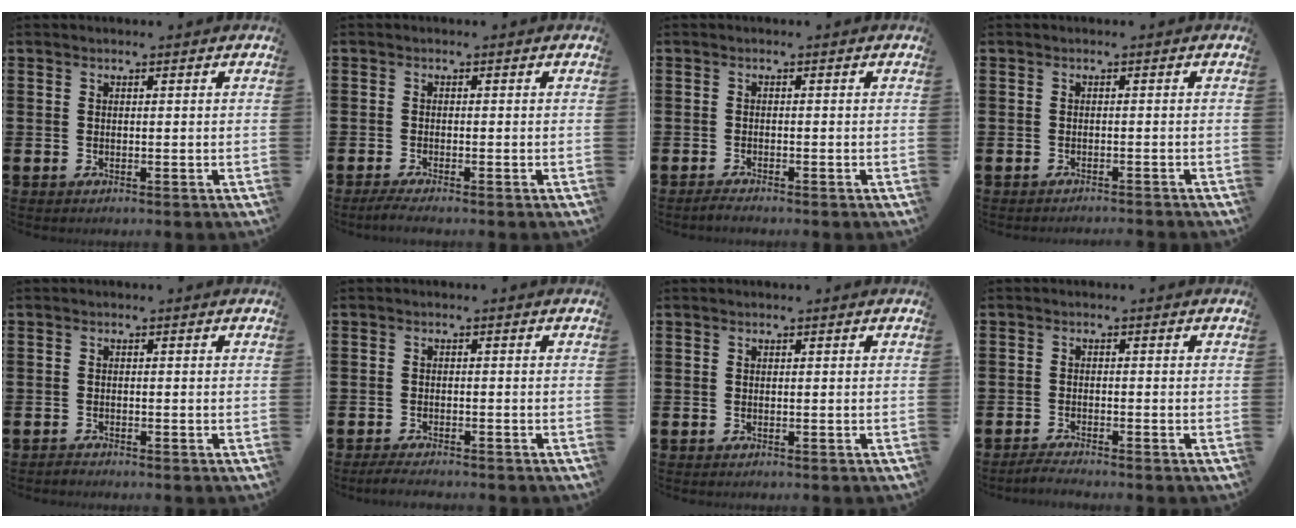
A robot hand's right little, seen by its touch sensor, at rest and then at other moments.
{"total": 1.3, "force": [-0.8, 0.1, 1.0], "torque": [-0.015, -0.002, -0.016]}
{"total": 1.0, "force": [-0.8, 0.1, 0.5], "torque": [-0.010, -0.001, -0.016]}
{"total": 0.7, "force": [-0.7, -0.2, 0.0], "torque": [0.002, 0.000, -0.015]}
{"total": 0.7, "force": [-0.7, 0.1, 0.0], "torque": [-0.003, -0.002, -0.015]}
{"total": 1.6, "force": [-1.5, 0.1, 0.6], "torque": [-0.012, 0.003, -0.029]}
{"total": 0.0}
{"total": 1.5, "force": [-1.5, -0.1, 0.4], "torque": [-0.009, 0.001, -0.028]}